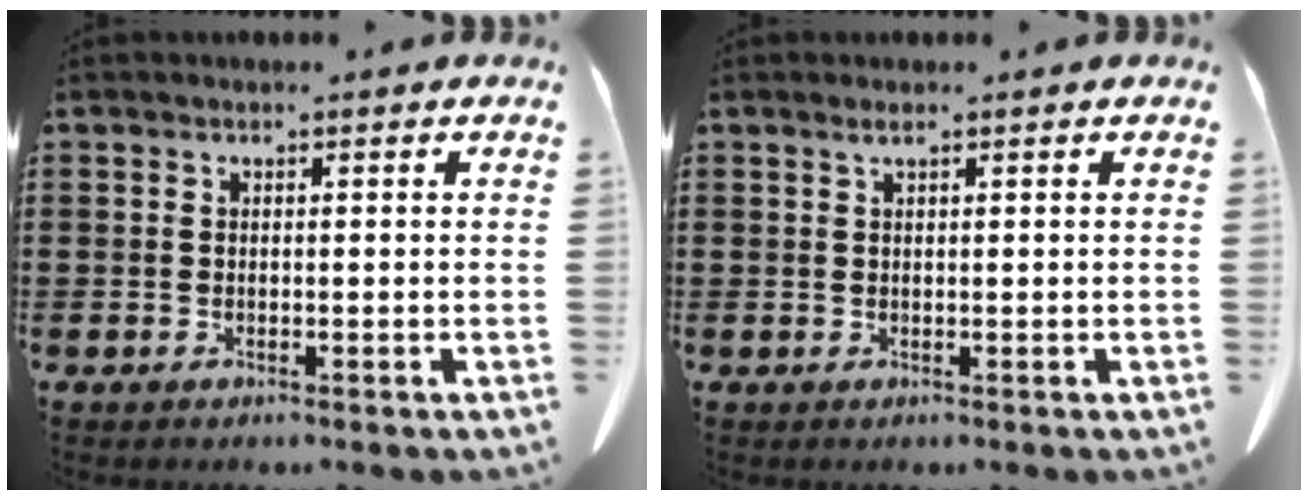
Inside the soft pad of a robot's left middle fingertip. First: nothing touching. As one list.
[{"total": 0.9, "force": [0.5, 0.0, 0.7], "torque": [-0.015, -0.001, 0.010]}]